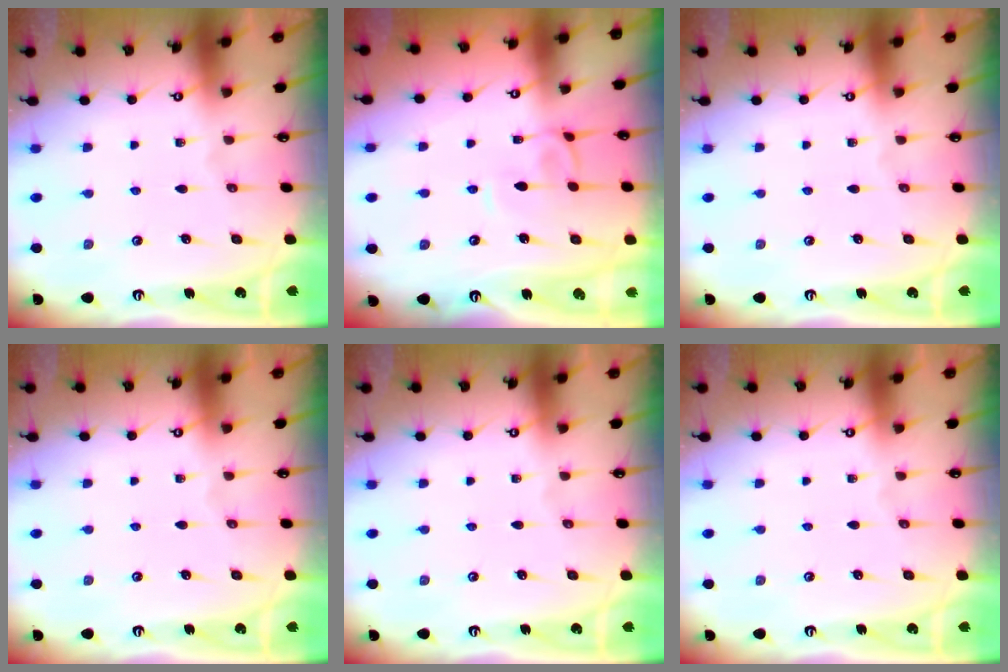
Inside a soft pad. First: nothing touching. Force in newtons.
{"total": 2.9, "press": 2.9, "slide": 0.2}
{"total": 0.0}
{"total": 0.0}
{"total": 0.0}
{"total": 0.0}